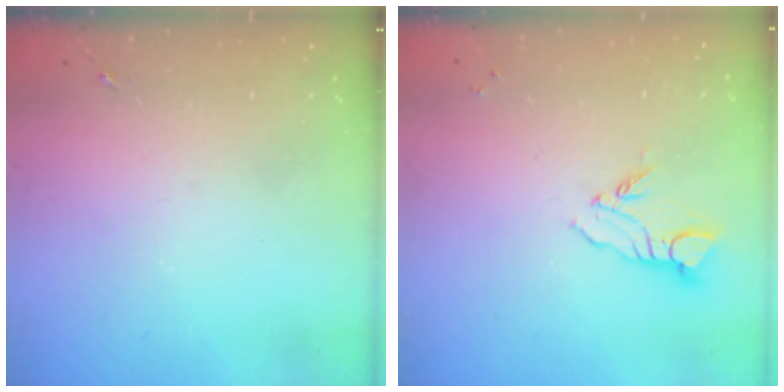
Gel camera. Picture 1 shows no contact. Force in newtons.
{"total": 6.1, "press": 6.1, "slide": 0.5}